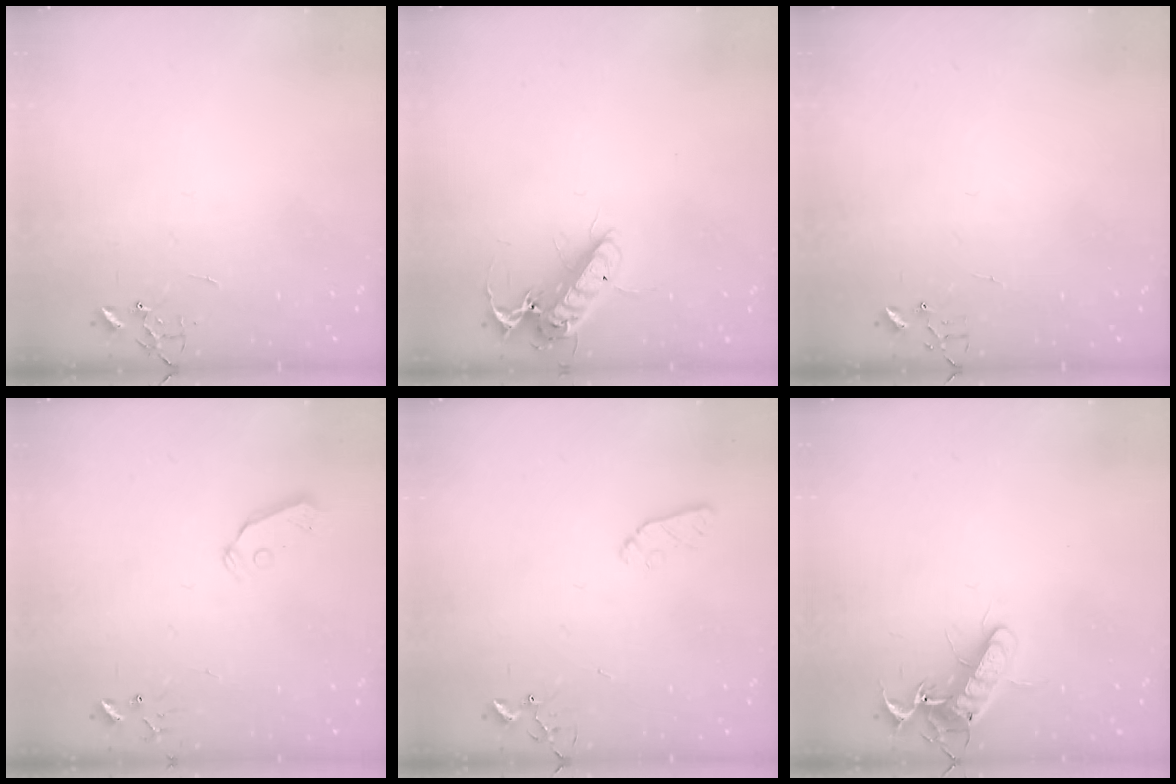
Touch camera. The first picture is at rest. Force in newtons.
{"total": 14.3, "press": 14.2, "slide": 1.9}
{"total": 3.8, "press": 3.8, "slide": 0.5}
{"total": 6.4, "press": 6.4, "slide": 0.6}
{"total": 5.6, "press": 5.5, "slide": 1.0}
{"total": 13.6, "press": 13.6, "slide": 1.4}